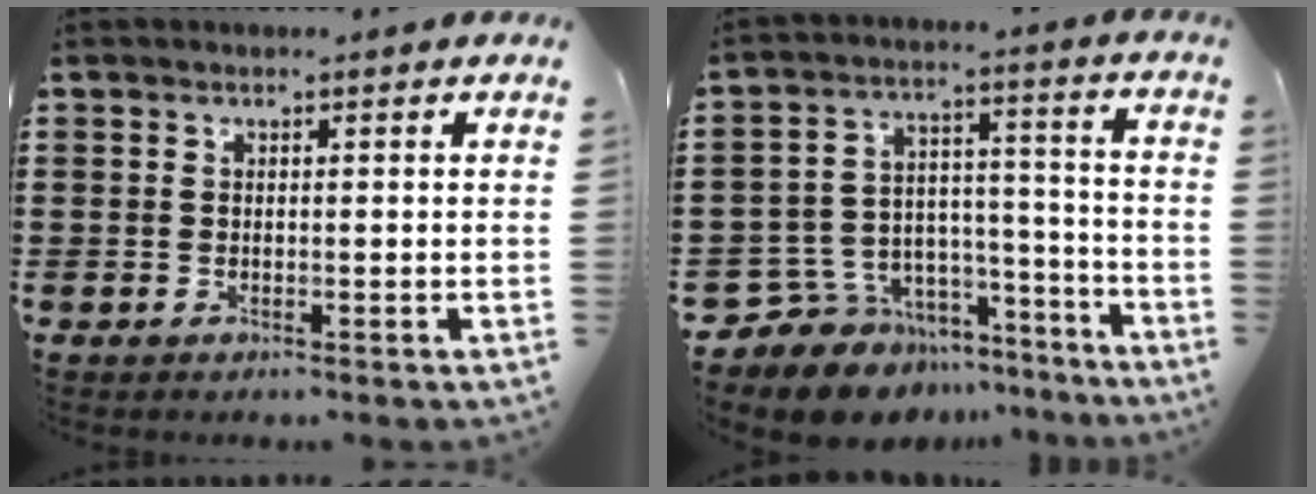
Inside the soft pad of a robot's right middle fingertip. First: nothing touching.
{"total": 7.7, "force": [-6.4, 4.3, -0.1], "torque": [-0.006, 0.018, -0.119]}